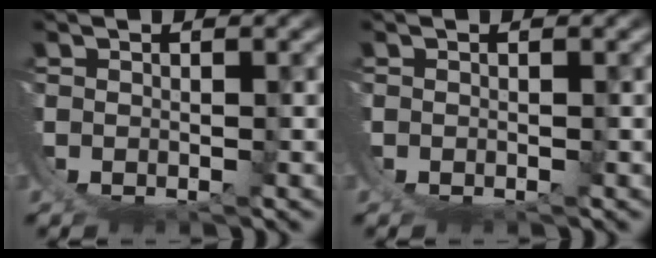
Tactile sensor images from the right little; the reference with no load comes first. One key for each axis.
{"total": 0.0}